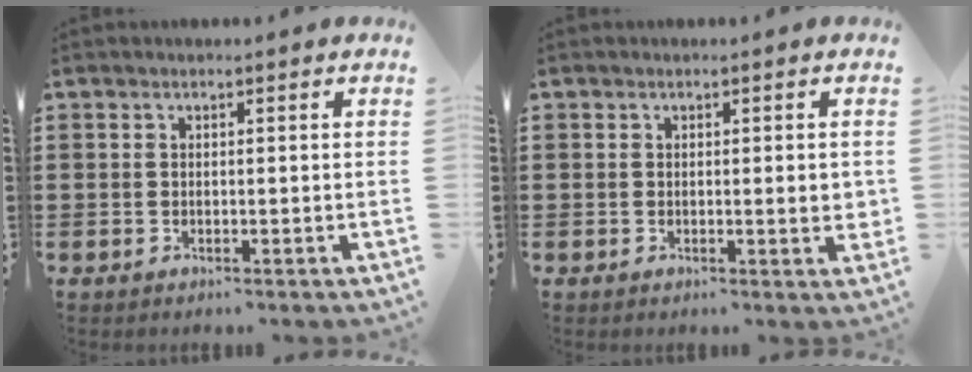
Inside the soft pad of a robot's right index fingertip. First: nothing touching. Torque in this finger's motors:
{"motor_torque": [1.18, 0.95, 0.42, 0.13]}